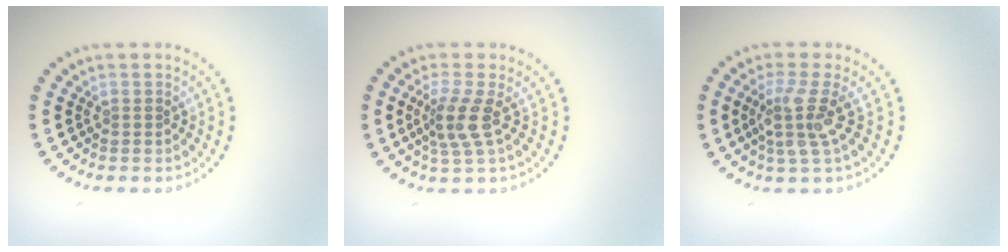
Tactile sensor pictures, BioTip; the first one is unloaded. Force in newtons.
{"total": 2.8, "press": 2.2, "slide": 1.8}
{"total": 3.2, "press": 2.4, "slide": 2.2}